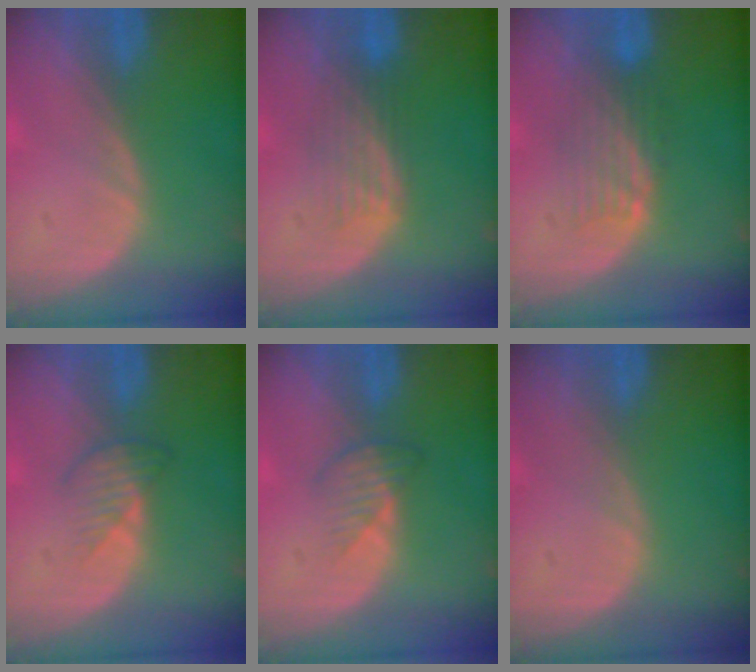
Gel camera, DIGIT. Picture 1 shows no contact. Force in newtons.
{"total": 4.4, "press": 3.7, "slide": 2.3}
{"total": 4.7, "press": 4.1, "slide": 2.4}
{"total": 2.8, "press": 2.7, "slide": 0.8}
{"total": 2.7, "press": 2.6, "slide": 0.7}
{"total": 0.0}